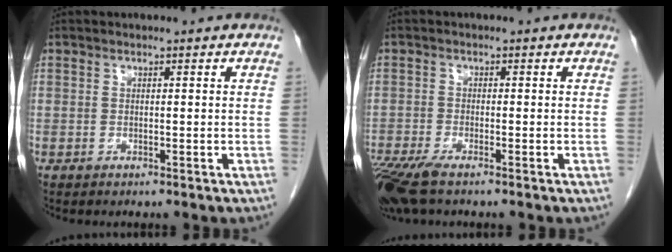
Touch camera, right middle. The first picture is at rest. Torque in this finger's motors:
{"motor_torque": [0.71, -0.42, 0.11, 0.09]}